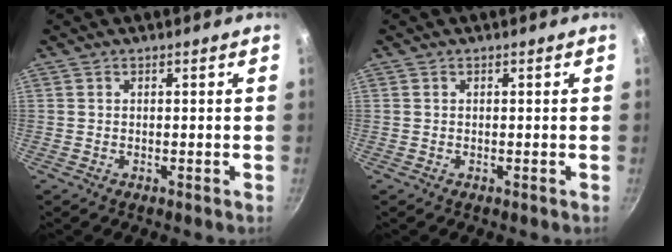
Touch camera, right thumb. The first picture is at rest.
{"total": 0.0}